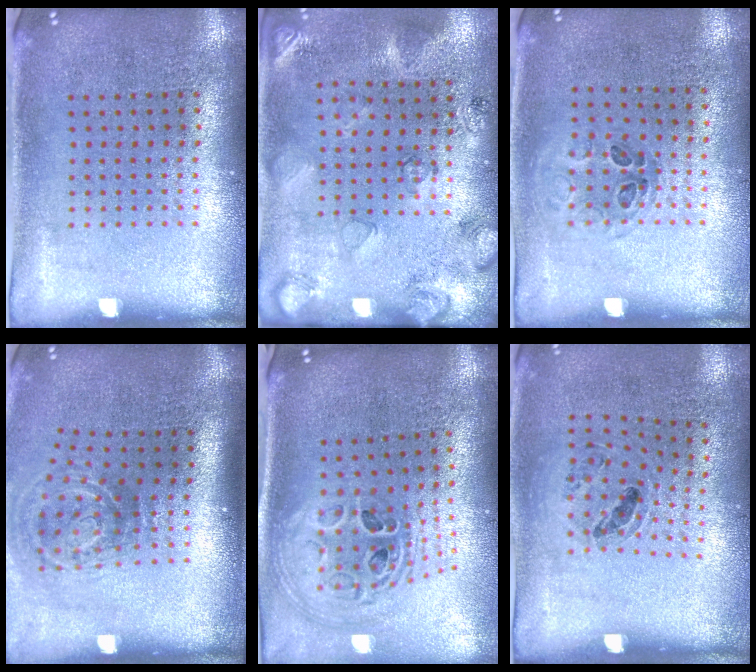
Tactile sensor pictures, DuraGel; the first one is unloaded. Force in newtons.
{"total": 2.6, "press": 1.8, "slide": 1.9}
{"total": 0.9, "press": 0.6, "slide": 0.7}
{"total": 2.0, "press": 1.2, "slide": 1.6}
{"total": 1.7, "press": 1.5, "slide": 0.9}
{"total": 1.0, "press": 0.8, "slide": 0.5}